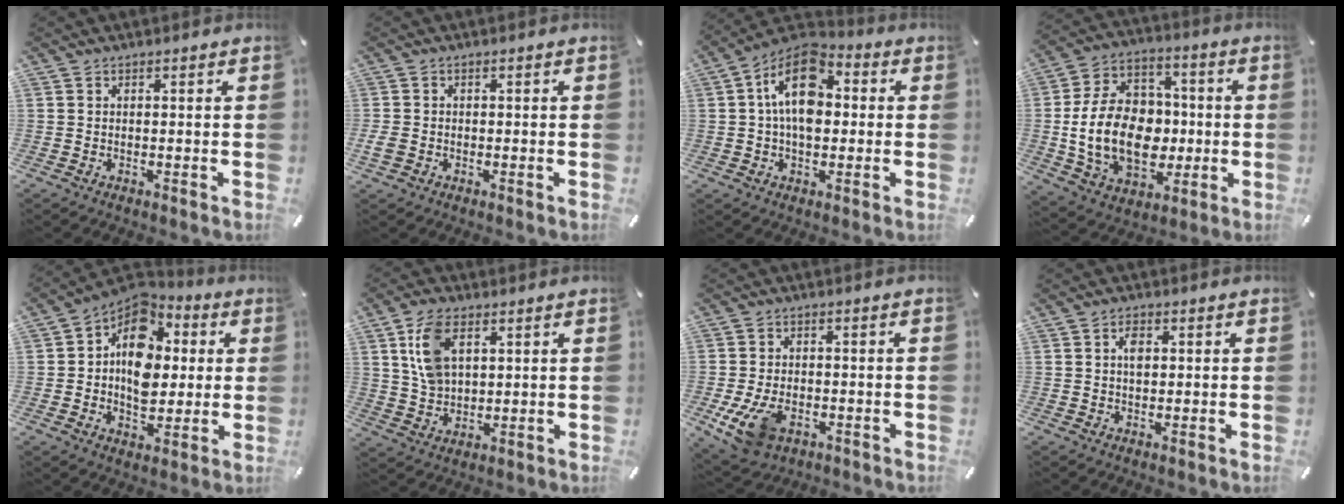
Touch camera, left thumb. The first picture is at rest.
{"total": 2.5, "force": [-0.8, 1.8, 1.4], "torque": [-0.037, -0.002, -0.018]}
{"total": 14.1, "force": [2.0, 9.0, 10.7], "torque": [-0.185, -0.001, 0.035]}
{"total": 20.0, "force": [-2.3, 14.7, 13.3], "torque": [-0.269, 0.010, -0.035]}
{"total": 13.4, "force": [1.3, 10.6, 8.1], "torque": [-0.128, -0.013, 0.021]}
{"total": 9.7, "force": [3.8, 6.3, 6.4], "torque": [-0.142, 0.004, 0.070]}
{"total": 9.4, "force": [-3.4, 6.3, 6.1], "torque": [-0.130, 0.003, -0.061]}
{"total": 2.8, "force": [0.6, 1.6, 2.2], "torque": [-0.038, 0.005, 0.007]}